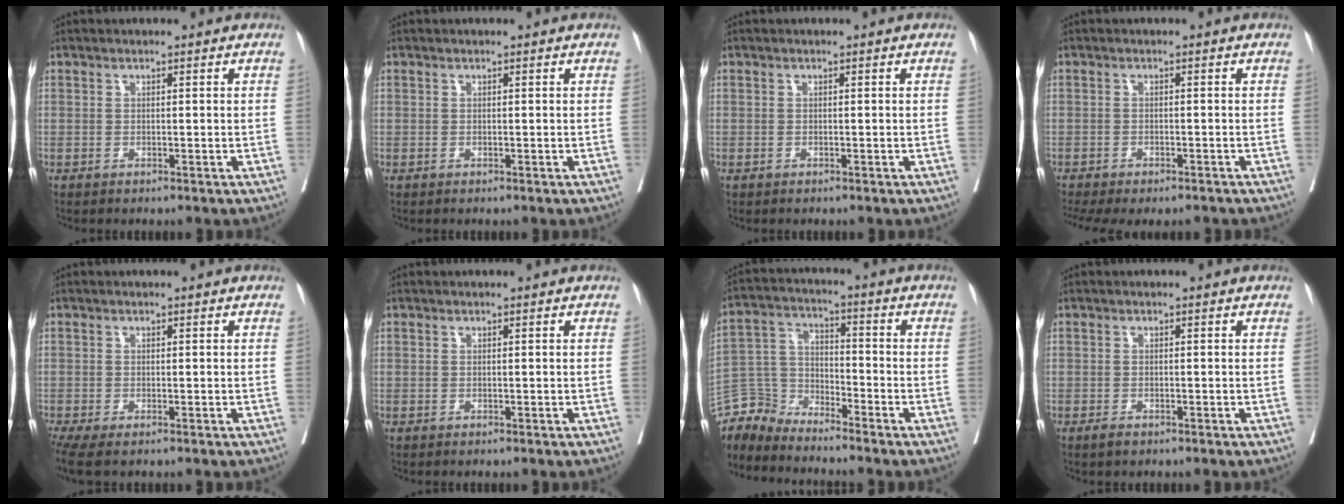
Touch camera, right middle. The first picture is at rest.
{"total": 0.0}
{"total": 0.0}
{"total": 9.9, "force": [-8.1, 3.0, 4.8], "torque": [-0.097, -0.002, -0.108]}
{"total": 3.4, "force": [-2.1, 0.8, 2.5], "torque": [-0.049, -0.010, -0.042]}
{"total": 0.0}
{"total": 6.8, "force": [-6.7, 0.8, -0.9], "torque": [0.015, 0.019, -0.137]}
{"total": 0.7, "force": [-0.3, 0.3, 0.6], "torque": [-0.013, 0.001, -0.004]}